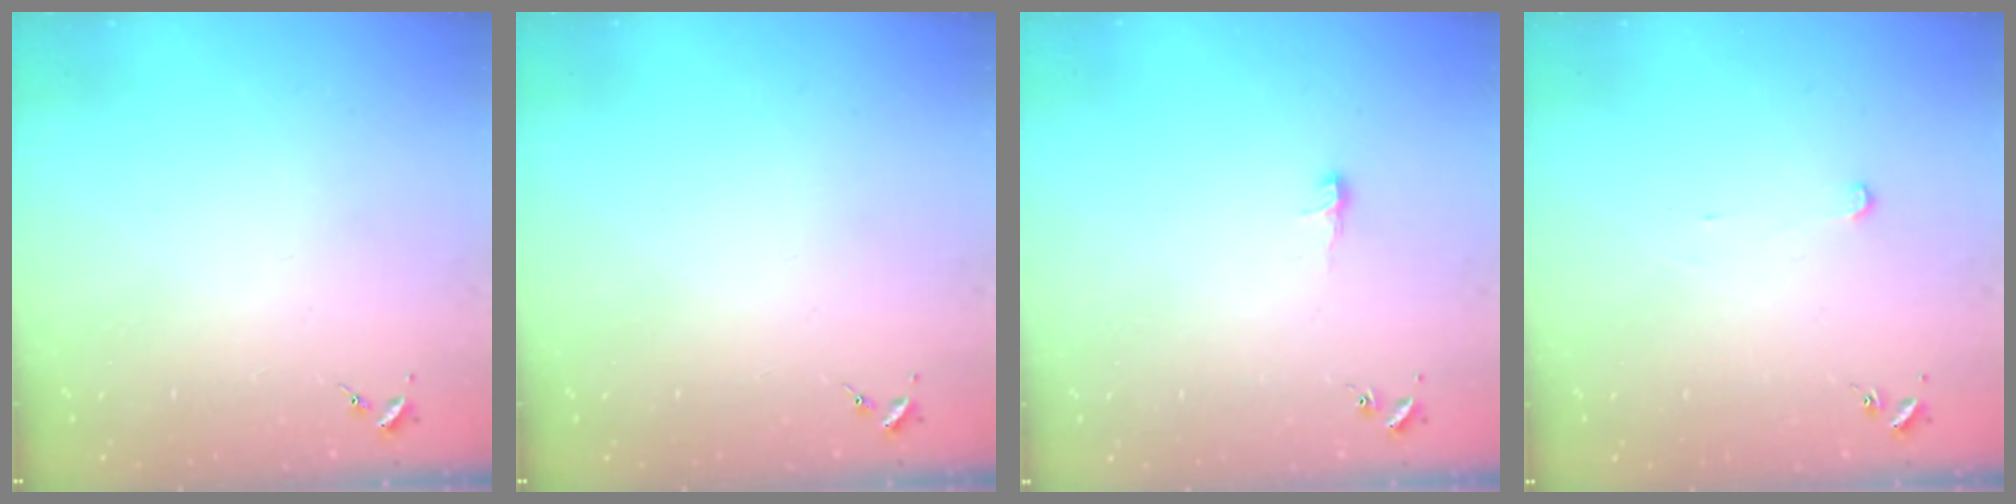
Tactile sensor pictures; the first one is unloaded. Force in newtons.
{"total": 0.0}
{"total": 4.6, "press": 4.6, "slide": 0.5}
{"total": 2.4, "press": 2.4, "slide": 0.2}